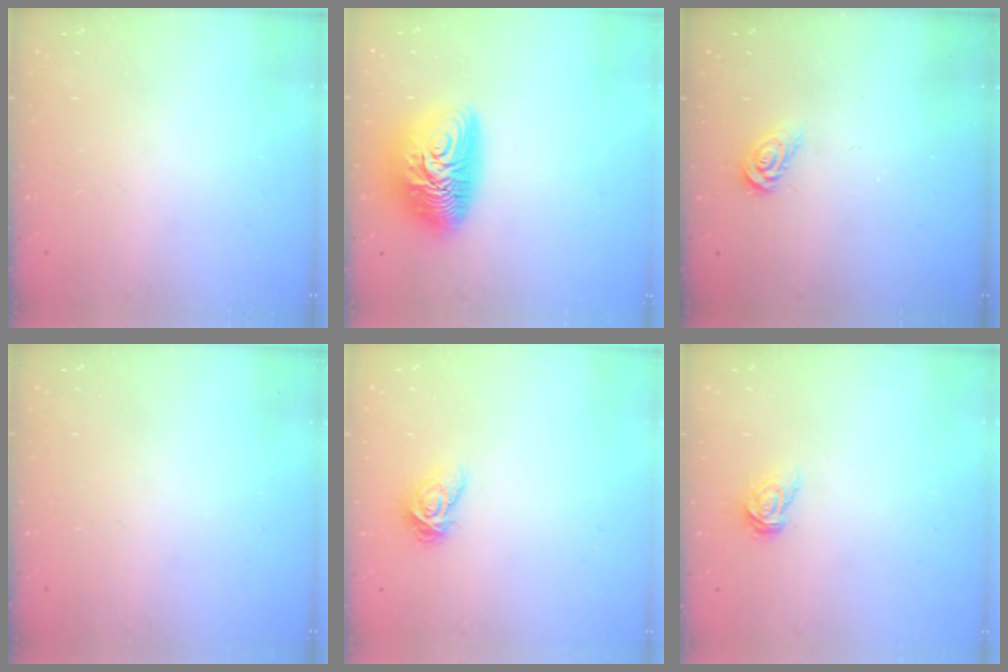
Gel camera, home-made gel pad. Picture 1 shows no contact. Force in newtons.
{"total": 13.2, "press": 13.2, "slide": 1.0}
{"total": 4.2, "press": 4.2, "slide": 0.5}
{"total": 0.0}
{"total": 4.7, "press": 4.7, "slide": 0.0}
{"total": 4.9, "press": 4.9, "slide": 0.1}